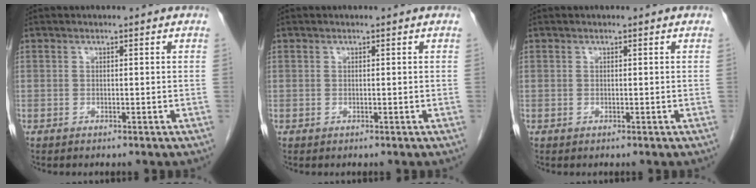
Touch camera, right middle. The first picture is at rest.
{"total": 0.0}
{"total": 0.0}